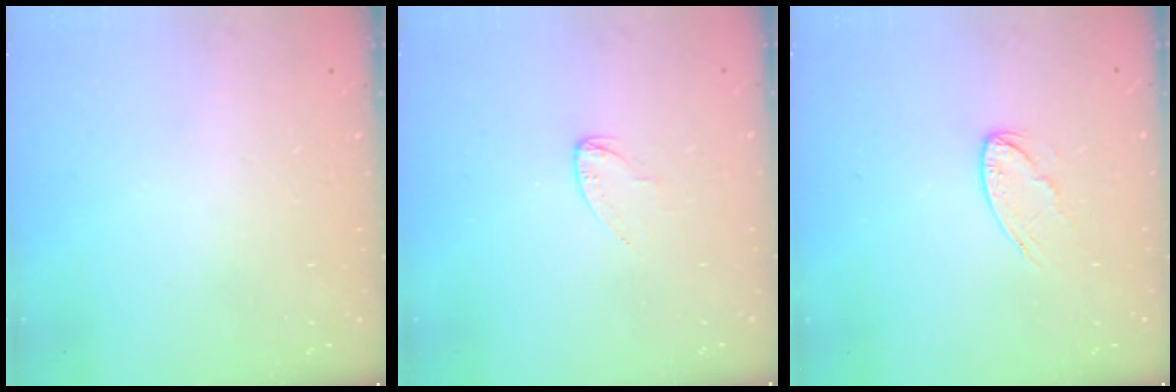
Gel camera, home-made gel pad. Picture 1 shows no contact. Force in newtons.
{"total": 2.1, "press": 2.1, "slide": 0.2}
{"total": 7.3, "press": 7.3, "slide": 0.2}